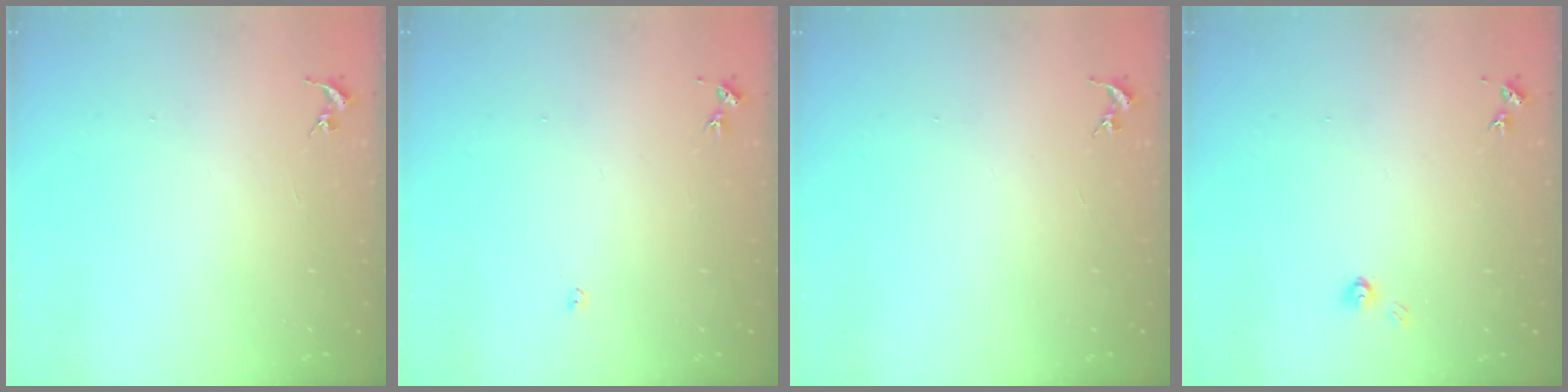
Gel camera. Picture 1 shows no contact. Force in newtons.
{"total": 2.7, "press": 2.7, "slide": 0.5}
{"total": 0.0}
{"total": 3.8, "press": 3.7, "slide": 0.2}